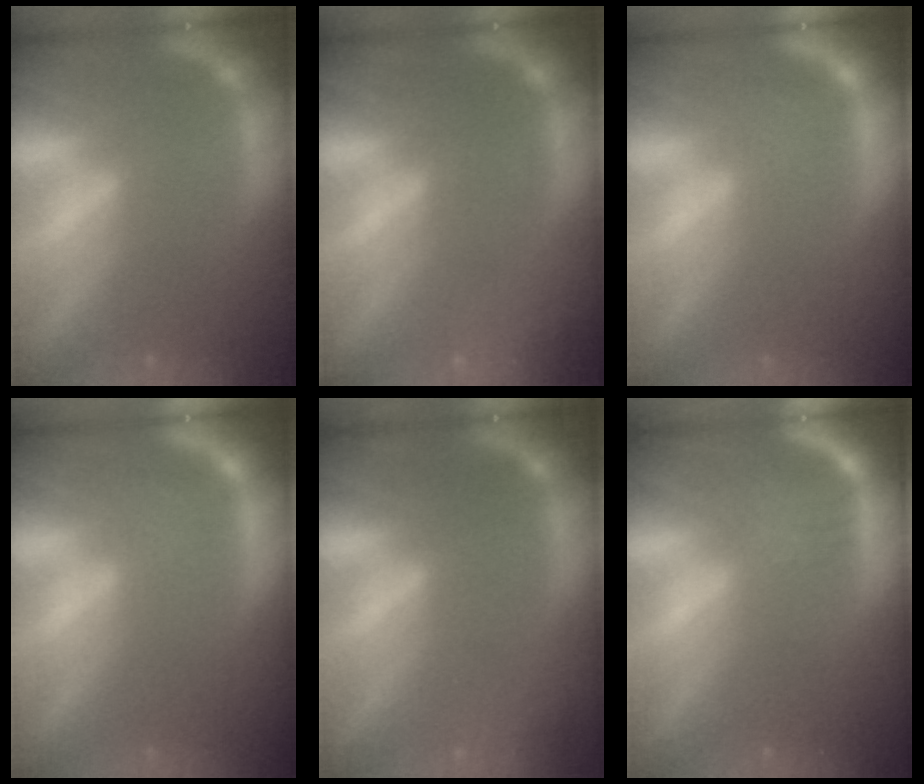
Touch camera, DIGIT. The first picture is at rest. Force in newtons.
{"total": 4.6}
{"total": 2.0}
{"total": 2.0}
{"total": 2.4}
{"total": 3.9}